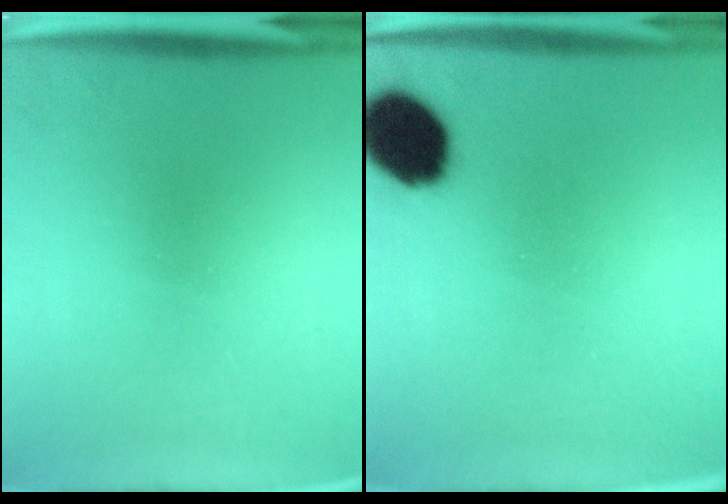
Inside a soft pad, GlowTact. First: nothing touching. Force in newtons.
{"total": 12.7}